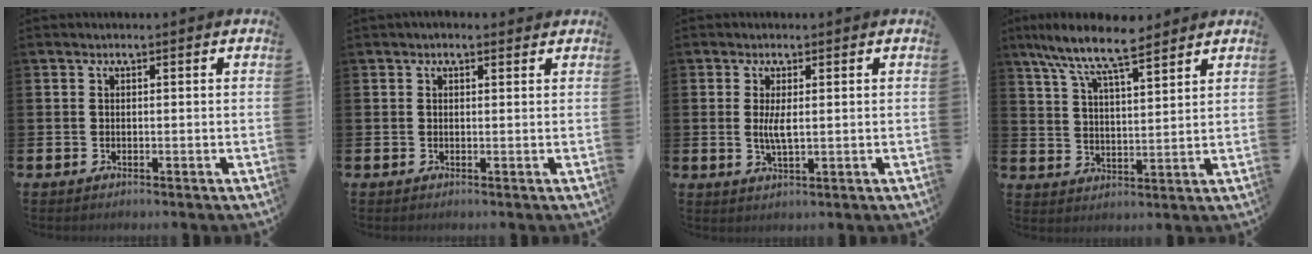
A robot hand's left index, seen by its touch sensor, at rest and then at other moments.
{"total": 0.8, "force": [0.6, 0.3, 0.3], "torque": [0.000, 0.004, 0.010]}
{"total": 2.9, "force": [0.5, 0.9, 2.8], "torque": [-0.047, 0.000, 0.006]}
{"total": 9.2, "force": [8.0, 1.7, 4.2], "torque": [-0.099, -0.033, 0.142]}